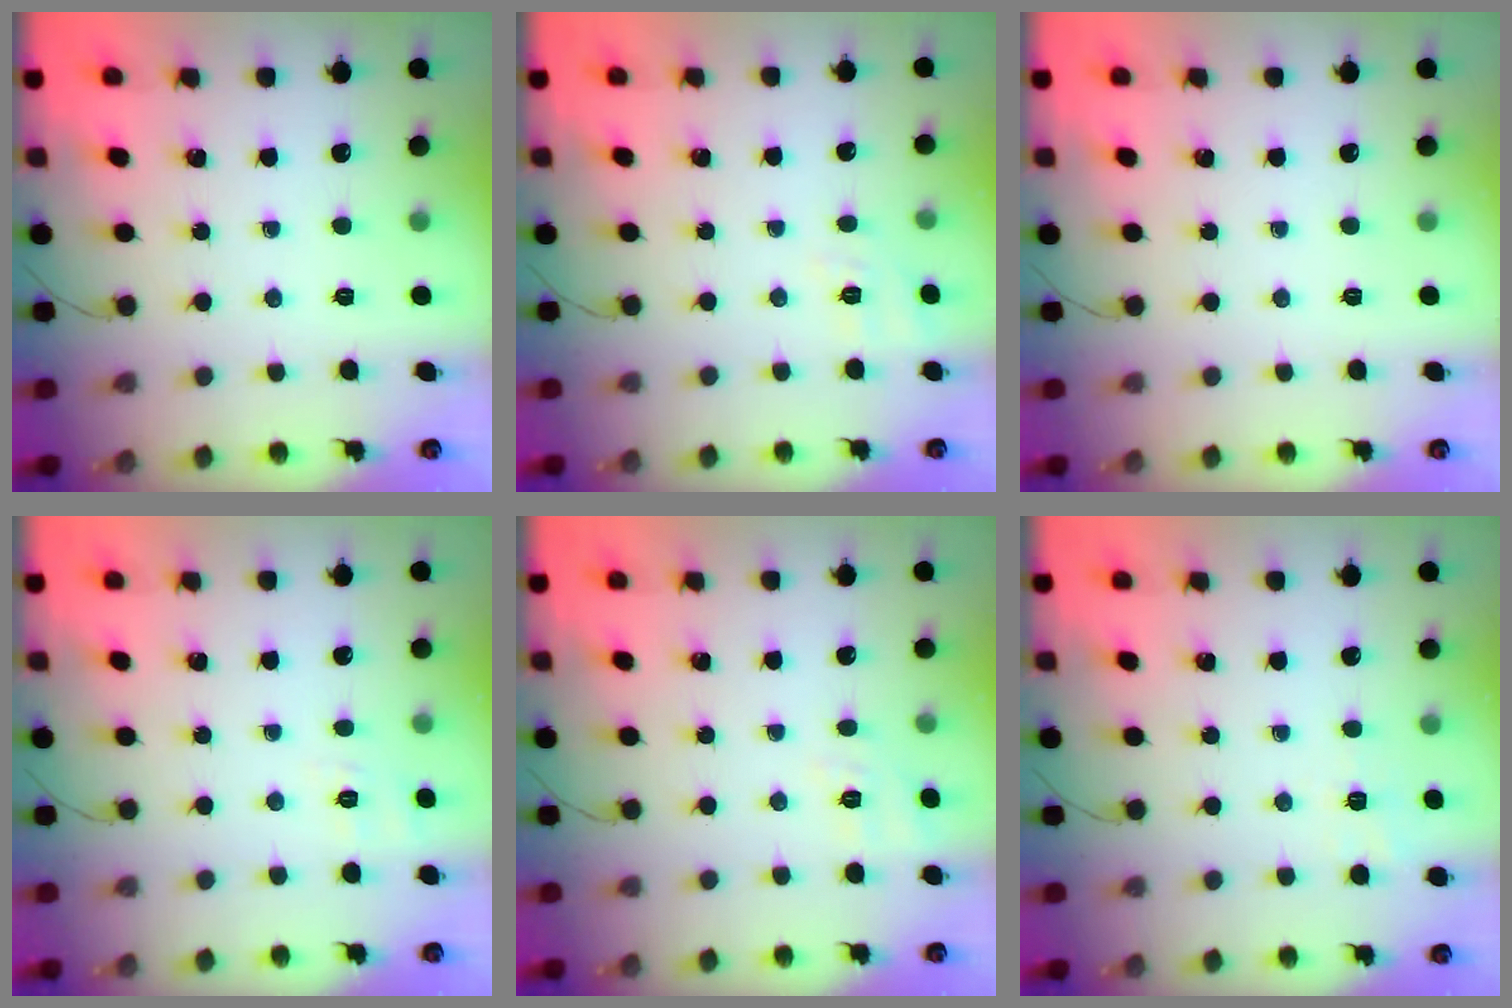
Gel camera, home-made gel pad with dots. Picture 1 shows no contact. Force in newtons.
{"total": 8.4, "press": 8.1, "slide": 2.0}
{"total": 0.0}
{"total": 2.2, "press": 0.7, "slide": 2.1}
{"total": 8.4, "press": 8.1, "slide": 2.0}
{"total": 1.9, "press": 0.5, "slide": 1.9}